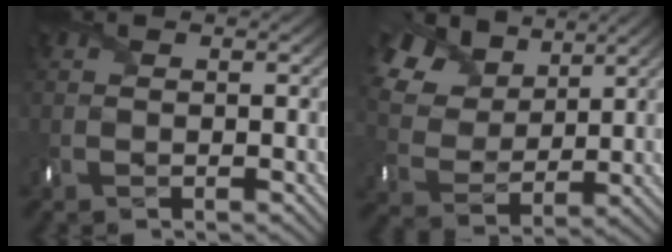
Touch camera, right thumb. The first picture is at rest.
{"total": 12.1, "force": [7.3, 7.3, 6.4], "torque": [-0.202, 0.036, 0.117]}